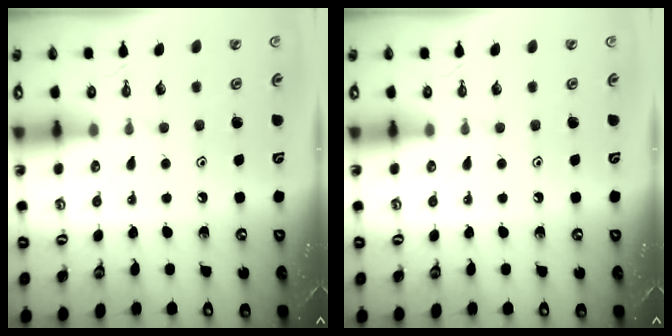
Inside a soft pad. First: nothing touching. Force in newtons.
{"total": 0.0}